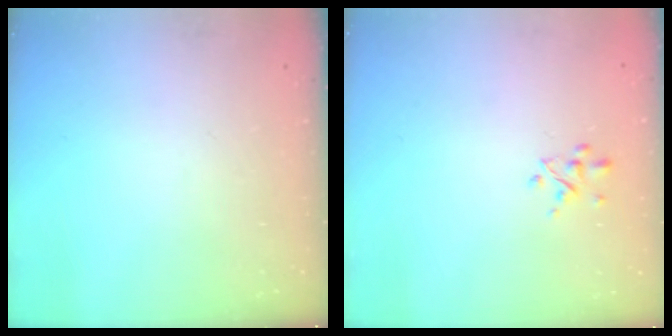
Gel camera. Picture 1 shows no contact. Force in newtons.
{"total": 2.3, "press": 2.3, "slide": 0.6}